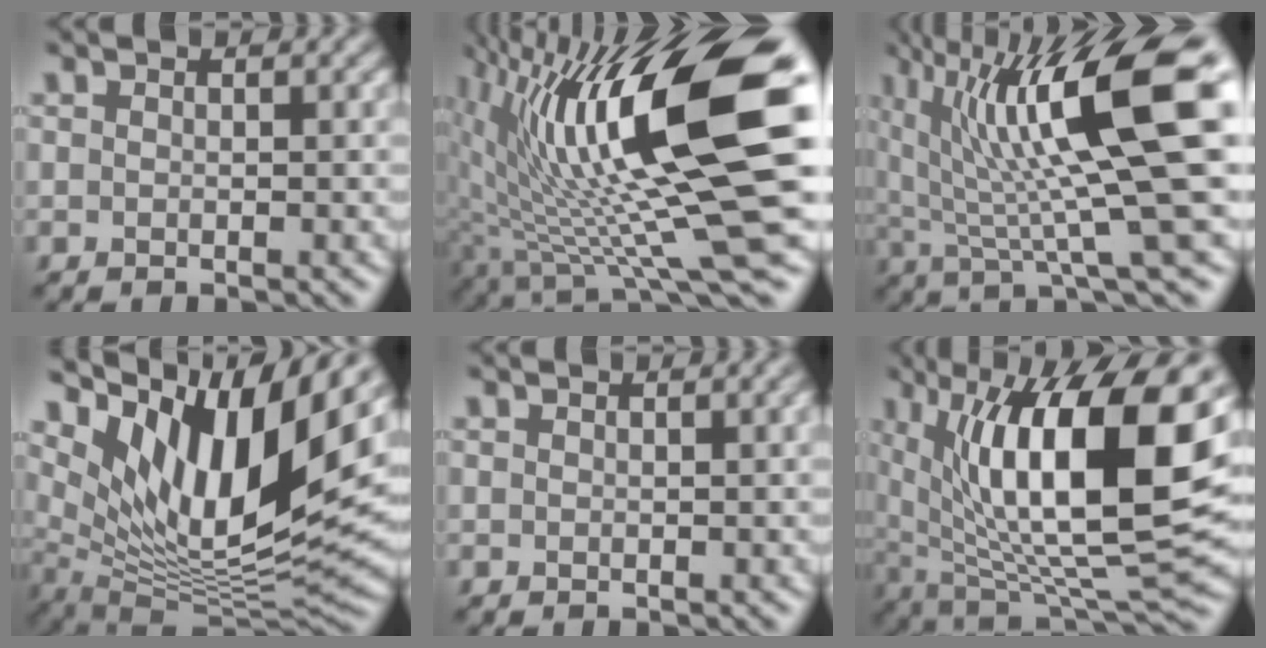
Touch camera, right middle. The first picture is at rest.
{"total": 17.2, "force": [2.3, 4.6, 16.4], "torque": [-0.269, 0.002, 0.045]}
{"total": 15.0, "force": [4.5, 2.8, 14.0], "torque": [-0.212, 0.010, 0.079]}
{"total": 13.8, "force": [6.8, 4.9, 11.0], "torque": [-0.200, 0.003, 0.126]}
{"total": 1.0, "force": [0.2, 0.3, 0.9], "torque": [-0.008, 0.004, 0.002]}
{"total": 16.1, "force": [3.6, 6.3, 14.3], "torque": [-0.242, 0.004, 0.060]}